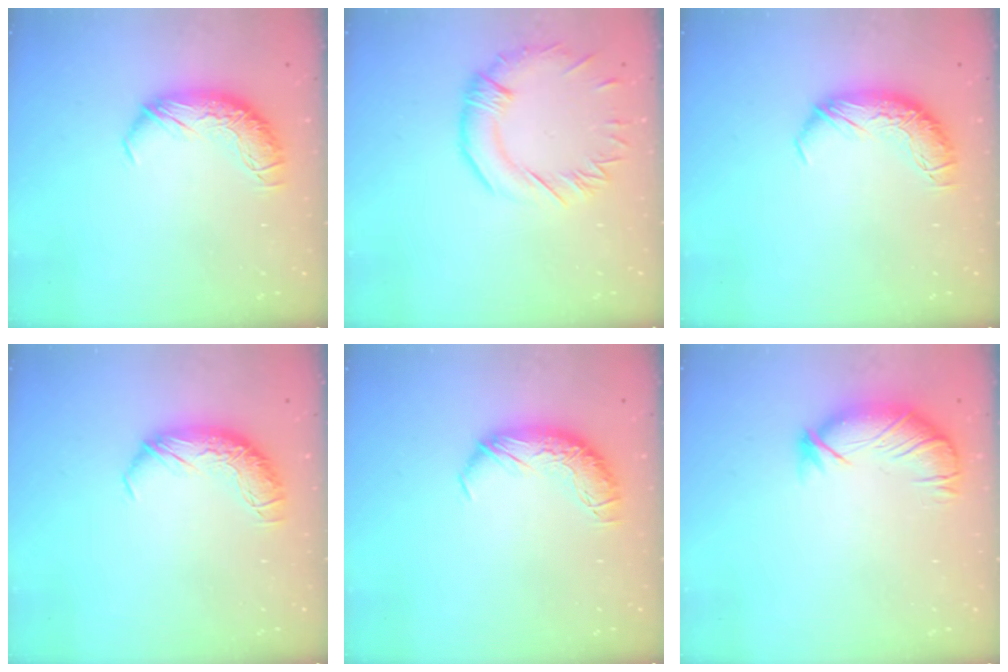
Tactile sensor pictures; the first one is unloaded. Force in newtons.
{"total": 2.0, "press": 1.8, "slide": 1.0}
{"total": 0.0}
{"total": 0.0}
{"total": 0.0}
{"total": 3.1, "press": 2.5, "slide": 1.8}